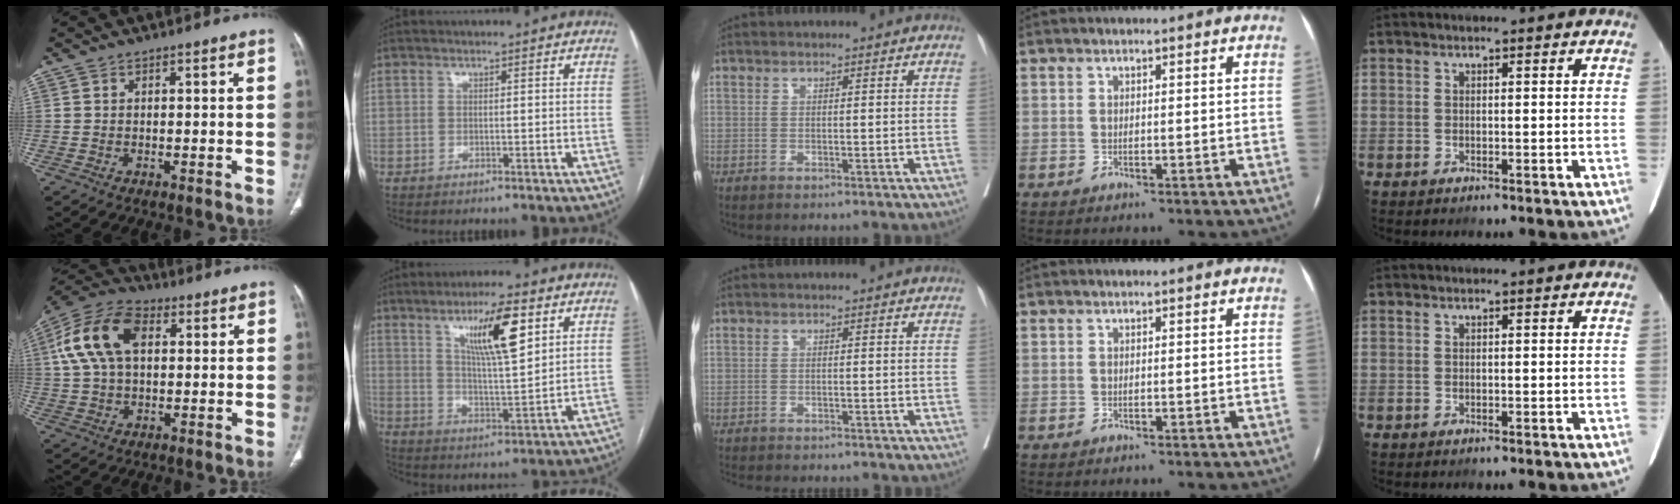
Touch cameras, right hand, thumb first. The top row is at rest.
{"thumb": {"total": 14.2, "force": [3.4, 8.7, 10.8], "torque": [-0.213, 0.025, 0.056]}, "index": {"total": 11.2, "force": [5.5, 1.5, 9.7], "torque": [-0.168, 0.000, 0.094]}, "middle": {"total": 7.9, "force": [-7.2, 1.5, 3.0], "torque": [-0.044, -0.007, -0.096]}}